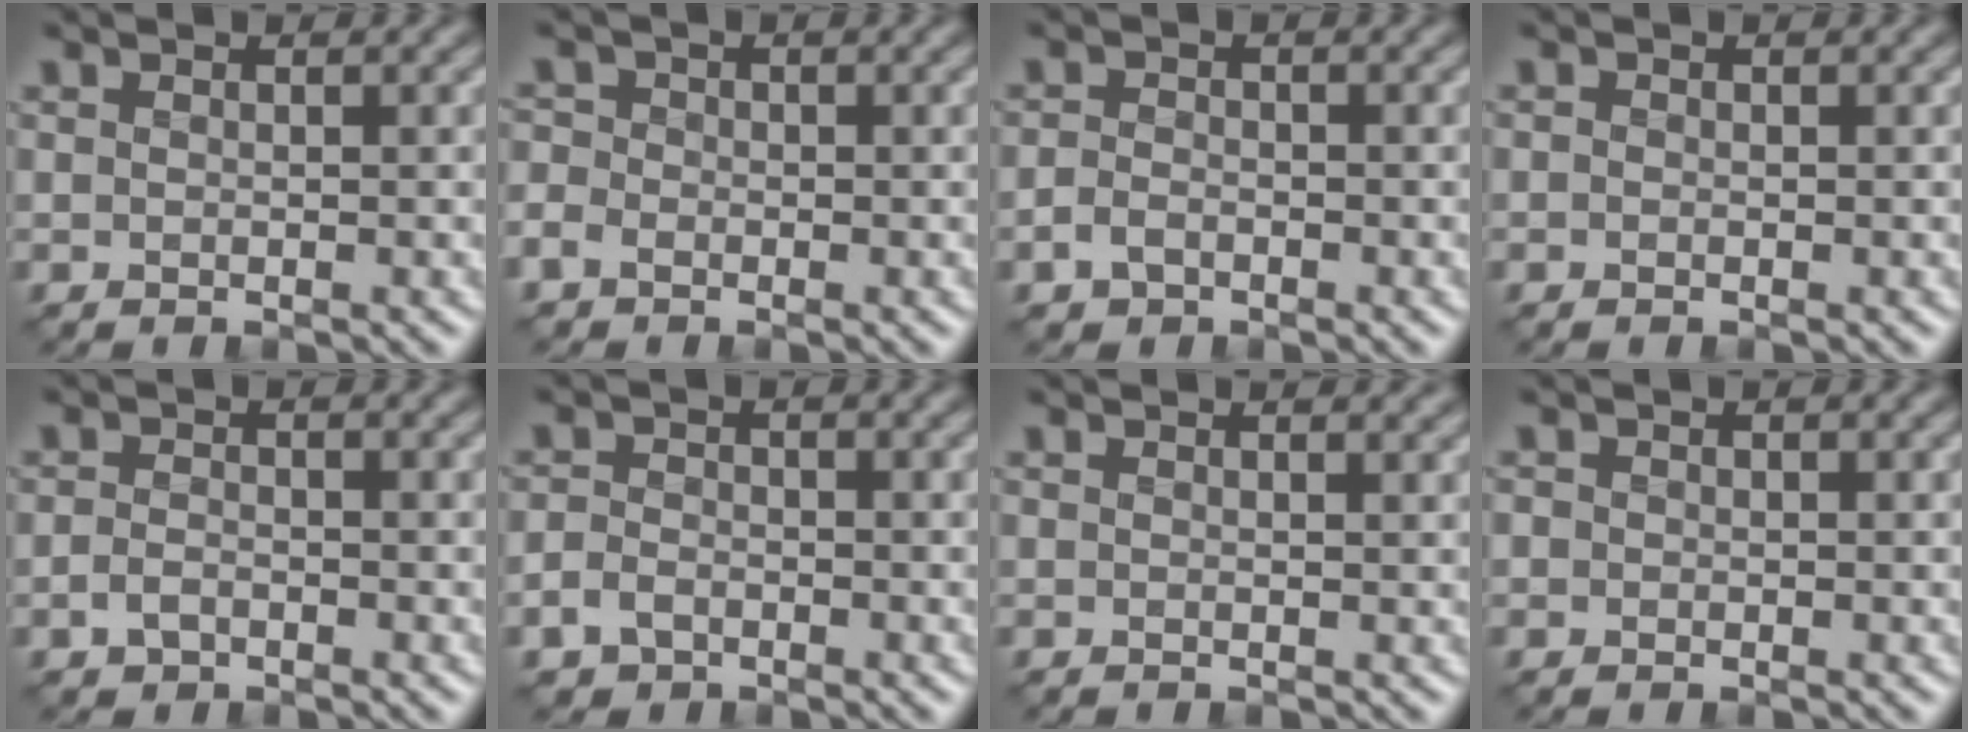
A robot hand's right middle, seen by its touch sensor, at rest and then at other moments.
{"total": 2.9, "force": [-1.5, 2.2, 0.9], "torque": [-0.015, -0.002, -0.039]}
{"total": 1.9, "force": [-1.2, 1.2, 0.8], "torque": [-0.017, -0.002, -0.029]}
{"total": 0.6, "force": [-0.4, 0.3, 0.0], "torque": [0.000, -0.006, -0.012]}
{"total": 1.6, "force": [-1.0, 0.9, 0.8], "torque": [-0.017, 0.000, -0.024]}
{"total": 2.6, "force": [-1.6, 1.8, 1.0], "torque": [-0.014, -0.005, -0.037]}
{"total": 1.2, "force": [1.2, 0.1, 0.2], "torque": [-0.006, -0.004, 0.013]}
{"total": 0.8, "force": [-0.3, 0.7, 0.1], "torque": [0.002, -0.004, -0.011]}